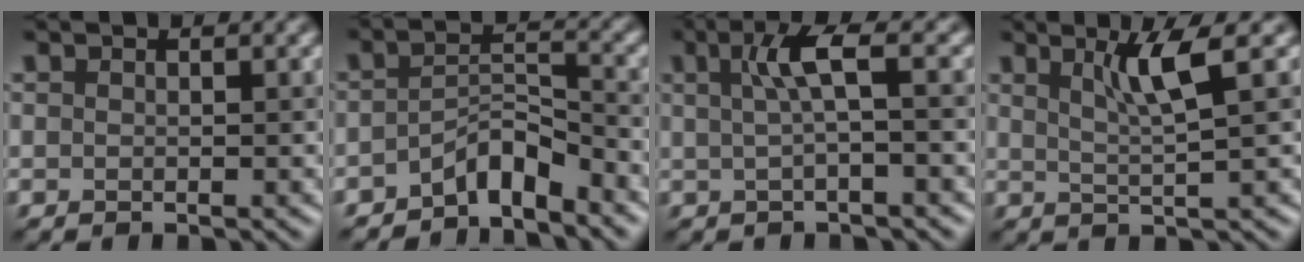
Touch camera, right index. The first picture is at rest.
{"total": 3.4, "force": [-2.8, 0.9, 1.7], "torque": [-0.034, 0.014, -0.053]}
{"total": 2.8, "force": [0.6, 0.5, 2.7], "torque": [-0.059, 0.008, 0.011]}
{"total": 3.1, "force": [1.6, 0.3, 2.7], "torque": [-0.051, -0.001, 0.034]}